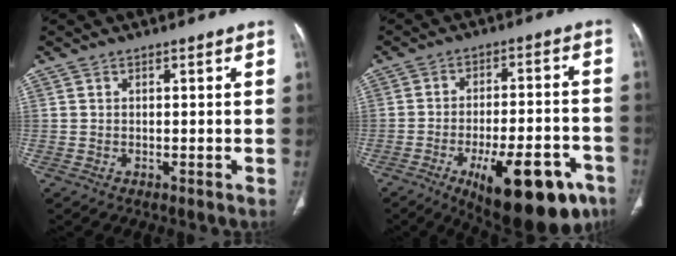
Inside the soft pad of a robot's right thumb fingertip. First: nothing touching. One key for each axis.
{"total": 21.0, "fx": -10.7, "fy": 8.0, "fz": 16.2, "tx": -0.177, "ty": 0.047, "tz": -0.144}